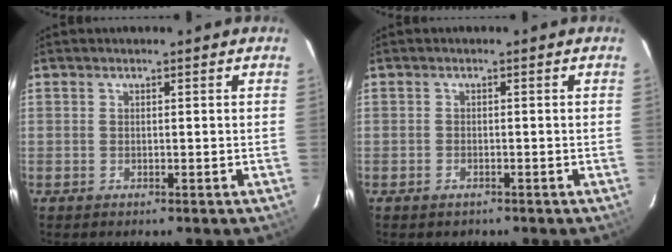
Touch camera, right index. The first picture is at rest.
{"total": 1.3, "force": [-0.9, 0.9, 0.2], "torque": [-0.006, 0.001, -0.012]}